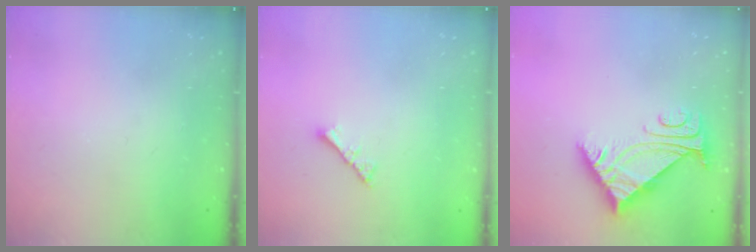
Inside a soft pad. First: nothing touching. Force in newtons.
{"total": 2.8, "press": 2.8, "slide": 0.6}
{"total": 5.6, "press": 5.5, "slide": 0.8}